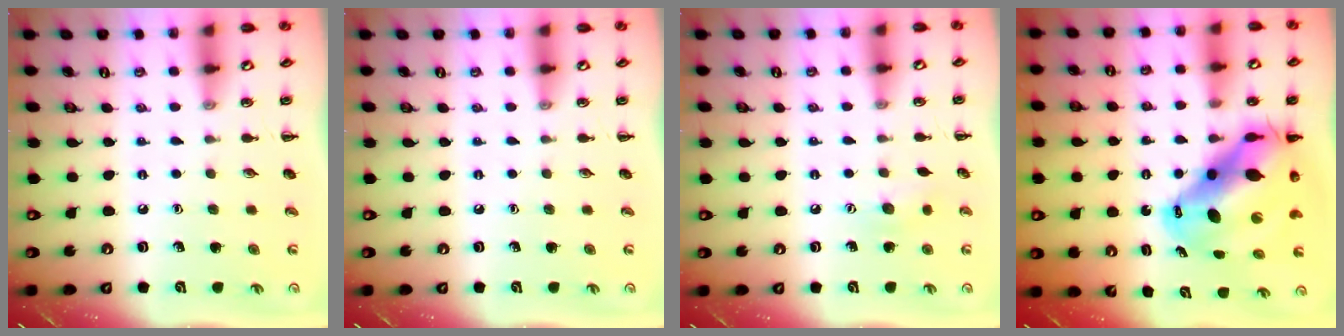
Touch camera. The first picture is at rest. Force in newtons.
{"total": 0.0}
{"total": 7.2, "press": 7.0, "slide": 1.7}
{"total": 17.3, "press": 16.7, "slide": 4.6}